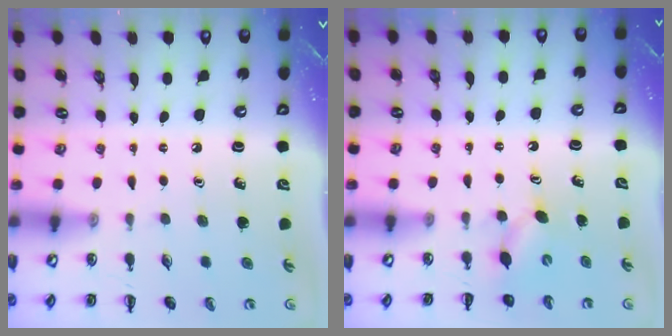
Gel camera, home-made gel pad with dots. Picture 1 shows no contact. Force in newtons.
{"total": 4.0, "press": 3.9, "slide": 0.9}